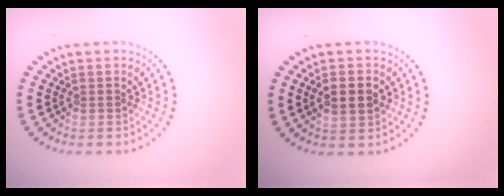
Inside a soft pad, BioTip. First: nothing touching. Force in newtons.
{"total": 2.8, "press": 2.8, "slide": 0.2}